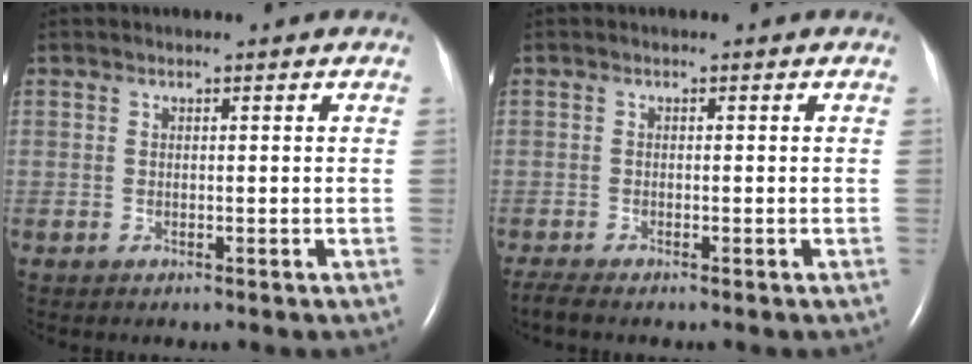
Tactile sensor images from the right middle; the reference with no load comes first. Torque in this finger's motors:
{"motor_torque": [0.18, -0.15, 0.01, 0.01]}